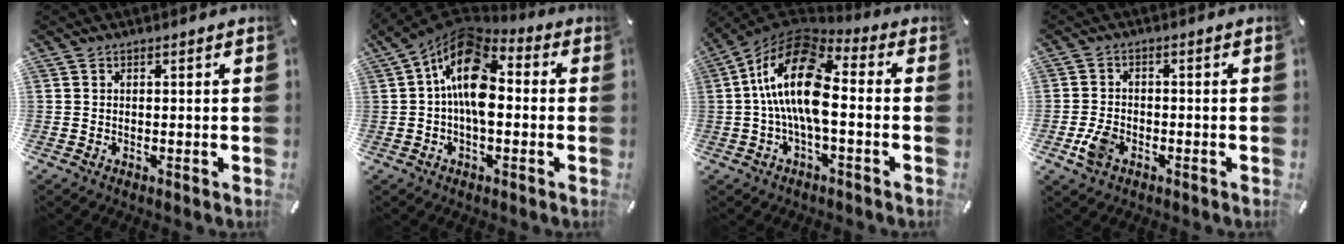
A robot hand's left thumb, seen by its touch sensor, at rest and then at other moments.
{"total": 15.6, "force": [0.8, 8.9, 12.7], "torque": [-0.230, -0.010, 0.011]}
{"total": 17.5, "force": [-0.2, 8.3, 15.4], "torque": [-0.299, 0.002, 0.000]}
{"total": 5.1, "force": [-2.2, 3.6, 2.9], "torque": [-0.072, 0.004, -0.043]}